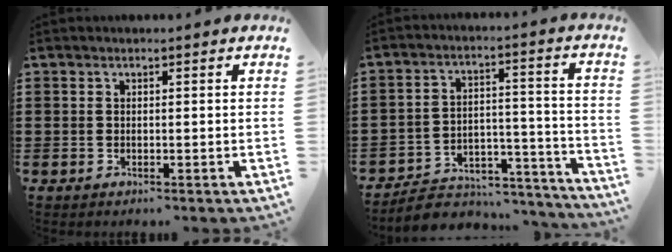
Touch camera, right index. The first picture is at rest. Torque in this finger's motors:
{"motor_torque": [-1.28, 0.85, -1.05, -0.21]}